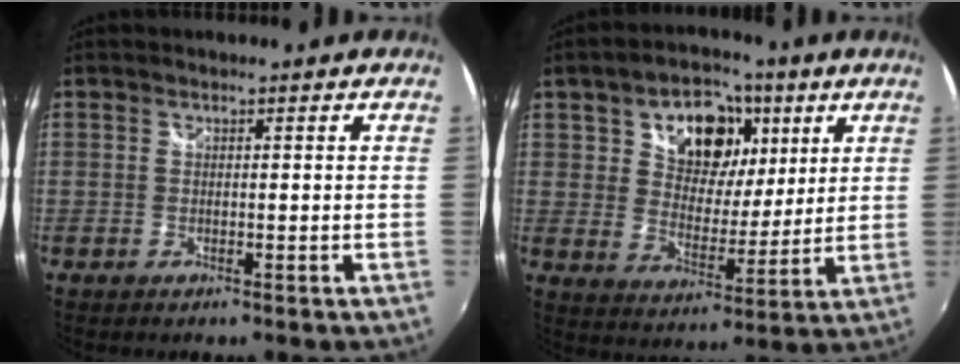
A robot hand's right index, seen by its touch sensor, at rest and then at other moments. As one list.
[{"total": 14.8, "force": [6.2, 10.3, 8.8], "torque": [-0.161, 0.020, 0.104]}]